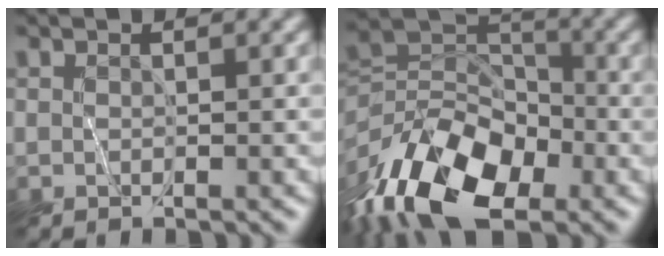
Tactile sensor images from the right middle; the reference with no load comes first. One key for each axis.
{"total": 12.2, "fx": -6.7, "fy": 6.8, "fz": 7.6, "tx": -0.147, "ty": -0.001, "tz": -0.137}